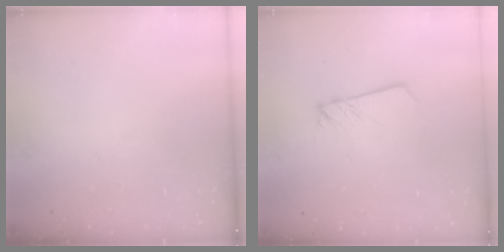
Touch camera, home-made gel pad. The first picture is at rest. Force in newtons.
{"total": 2.2, "press": 2.2, "slide": 0.2}